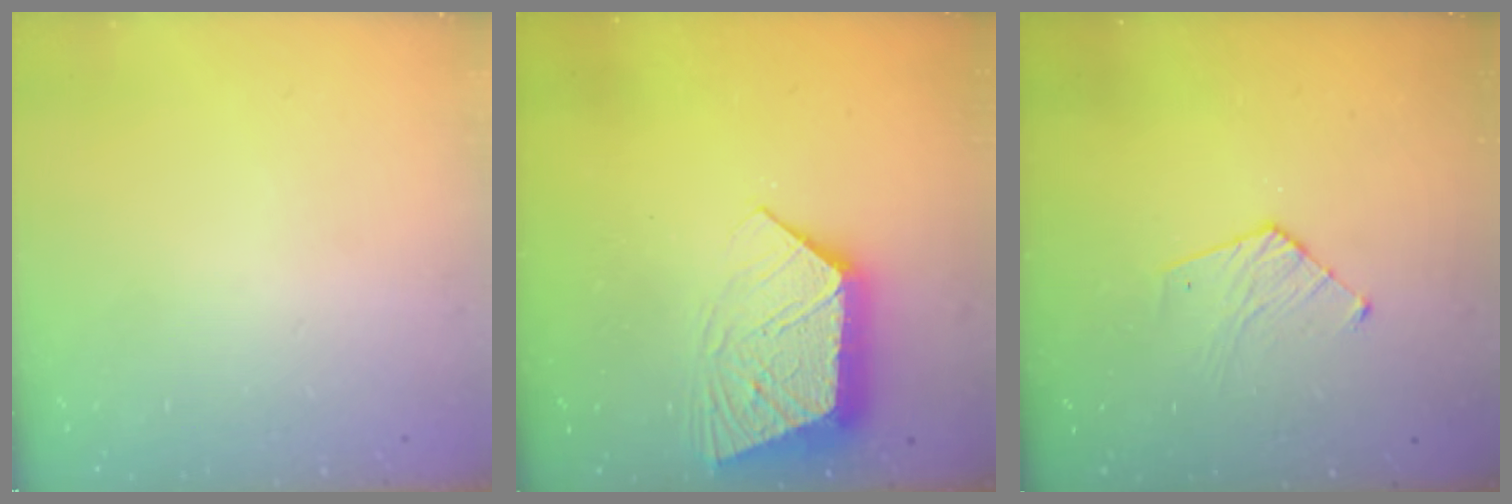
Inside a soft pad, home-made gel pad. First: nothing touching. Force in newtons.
{"total": 12.3, "press": 12.2, "slide": 1.0}
{"total": 6.6, "press": 6.6, "slide": 0.4}